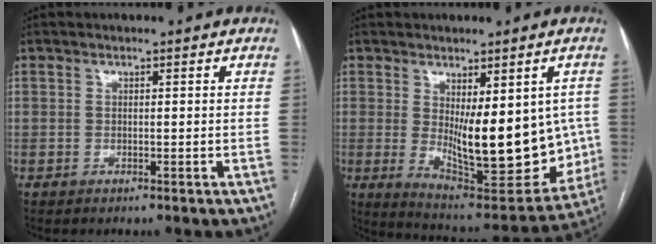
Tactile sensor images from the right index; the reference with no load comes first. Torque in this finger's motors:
{"motor_torque": [1.96, 0.18, 0.83, 0.18]}